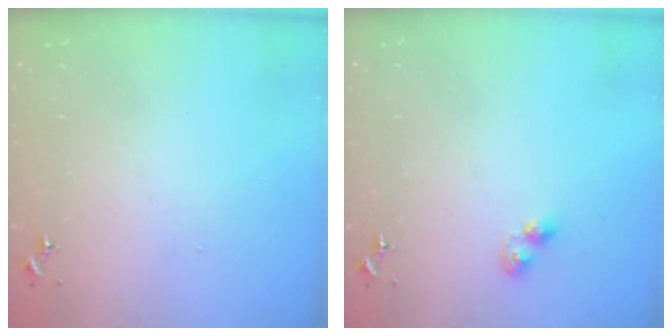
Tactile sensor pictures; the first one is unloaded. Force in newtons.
{"total": 3.0, "press": 2.9, "slide": 0.4}